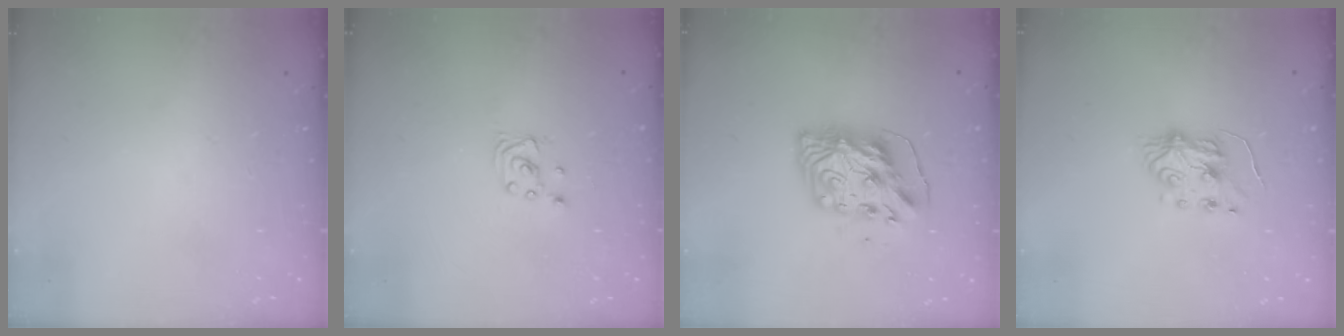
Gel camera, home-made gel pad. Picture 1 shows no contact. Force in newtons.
{"total": 2.3, "press": 2.3, "slide": 0.2}
{"total": 9.7, "press": 9.6, "slide": 1.3}
{"total": 5.2, "press": 5.1, "slide": 0.7}